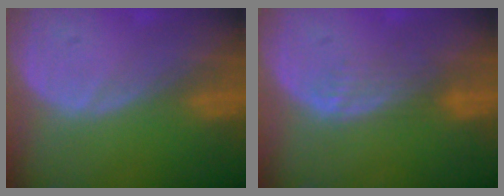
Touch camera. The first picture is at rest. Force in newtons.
{"total": 3.3, "press": 2.8, "slide": 1.8}